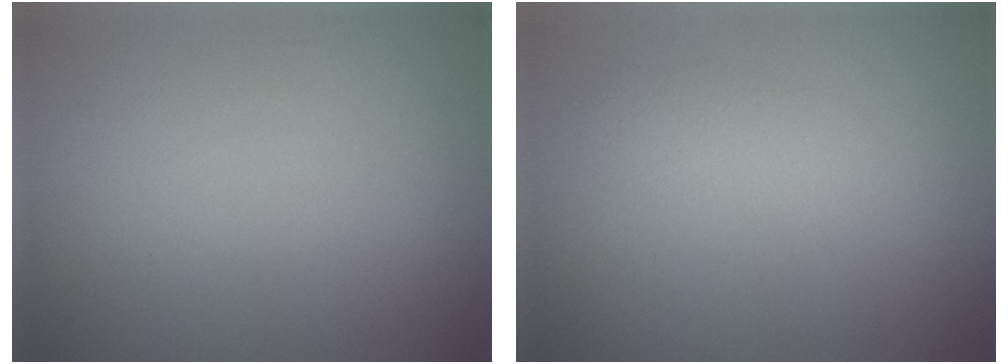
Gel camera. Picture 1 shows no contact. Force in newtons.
{"total": 2.0, "press": 2.0, "slide": 0.1}